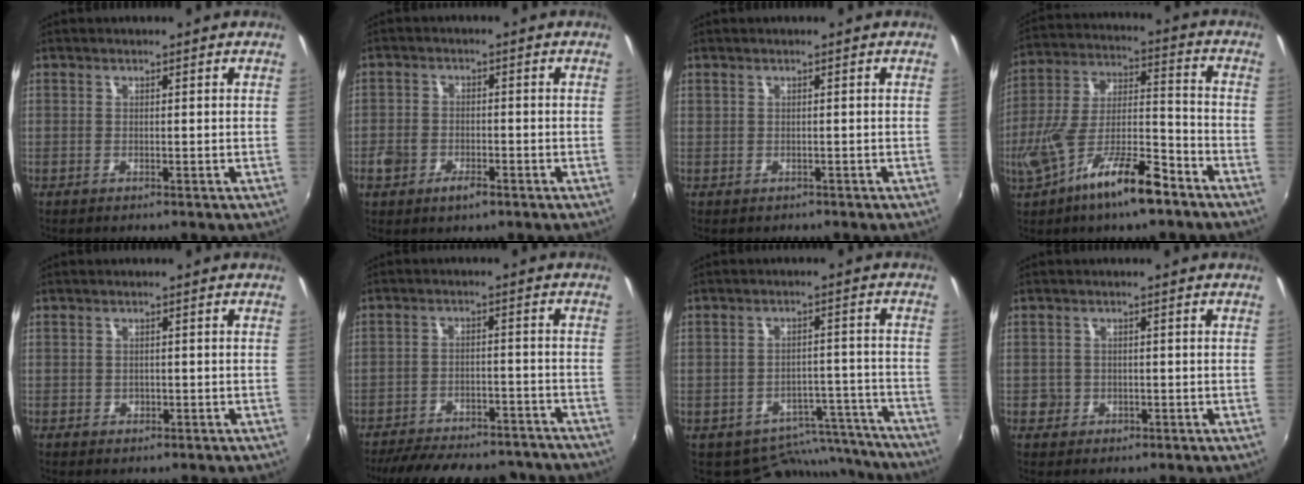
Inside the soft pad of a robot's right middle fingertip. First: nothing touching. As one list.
[{"total": 5.4, "force": [-3.1, 2.9, 3.3], "torque": [-0.078, -0.006, -0.061]}, {"total": 0.7, "force": [-0.2, 0.6, 0.1], "torque": [-0.004, -0.002, 0.001]}, {"total": 15.5, "force": [-9.1, 4.1, 12.0], "torque": [-0.230, -0.017, -0.162]}, {"total": 1.5, "force": [-0.6, 1.3, 0.4], "torque": [-0.007, -0.003, -0.006]}, {"total": 22.5, "force": [-19.5, 7.1, 8.7], "torque": [-0.178, 0.005, -0.246]}, {"total": 12.5, "force": [-11.2, 5.4, 1.7], "torque": [-0.026, 0.041, -0.130]}, {"total": 2.7, "force": [-0.7, 2.6, 0.4], "torque": [-0.009, -0.001, -0.012]}]